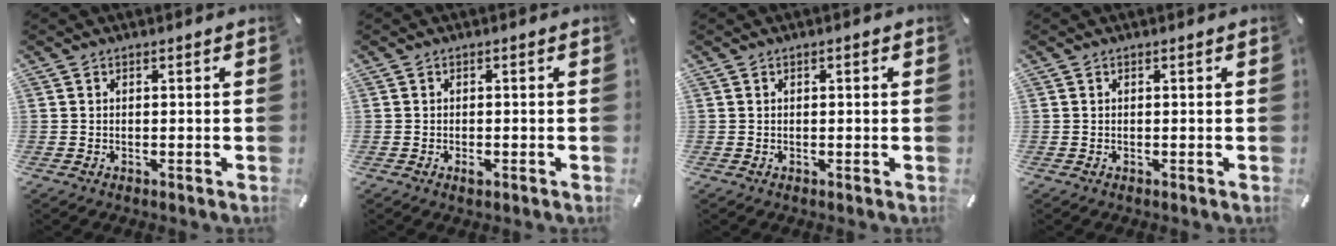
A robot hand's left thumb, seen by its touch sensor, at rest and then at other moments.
{"total": 1.3, "force": [-0.6, 0.6, 1.0], "torque": [-0.021, -0.002, -0.010]}
{"total": 0.7, "force": [0.1, 0.3, 0.6], "torque": [-0.010, 0.003, 0.000]}
{"total": 0.0}